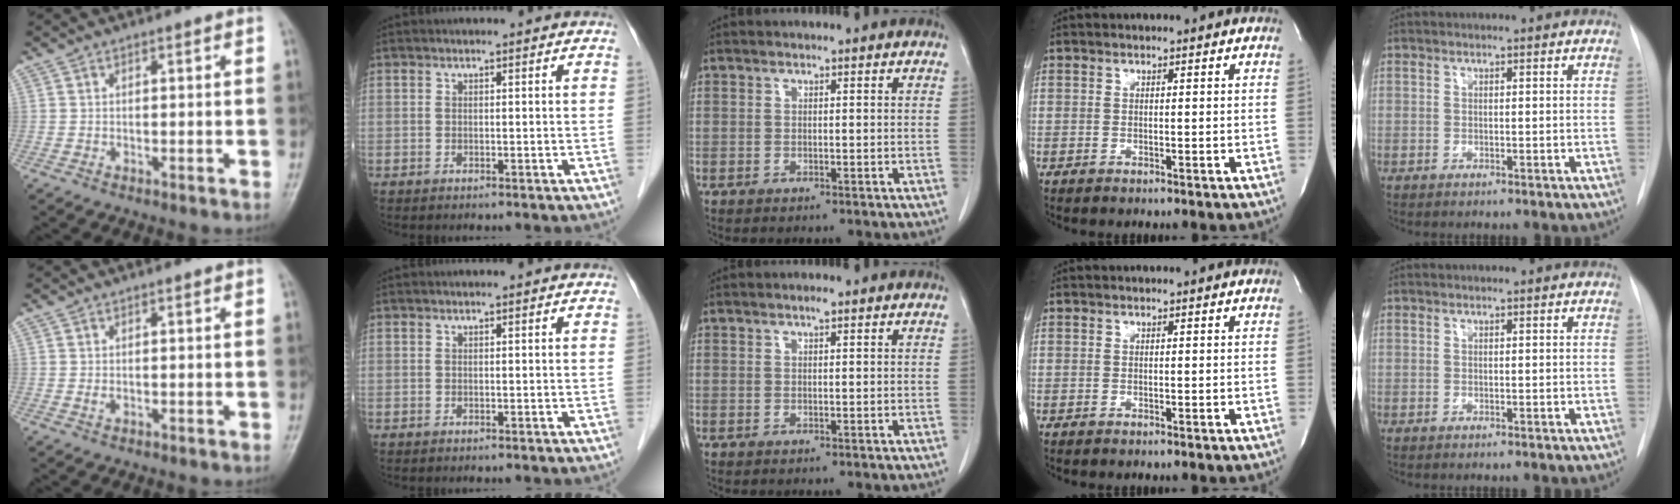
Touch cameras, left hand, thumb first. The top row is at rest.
{"thumb": {"total": 1.1, "force": [0.2, 0.6, 1.0], "torque": [-0.015, 0.002, 0.008]}, "middle": {"total": 0.7, "force": [0.5, 0.1, 0.5], "torque": [-0.011, 0.001, 0.008]}}